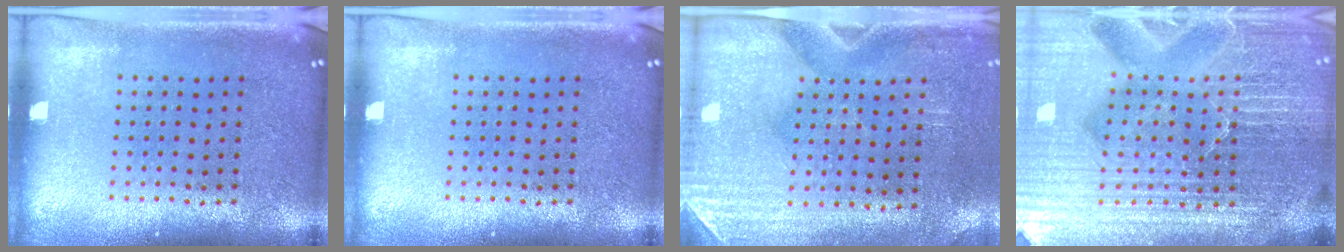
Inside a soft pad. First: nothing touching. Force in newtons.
{"total": 0.0}
{"total": 3.0, "press": 2.6, "slide": 1.5}
{"total": 6.5, "press": 5.8, "slide": 3.0}